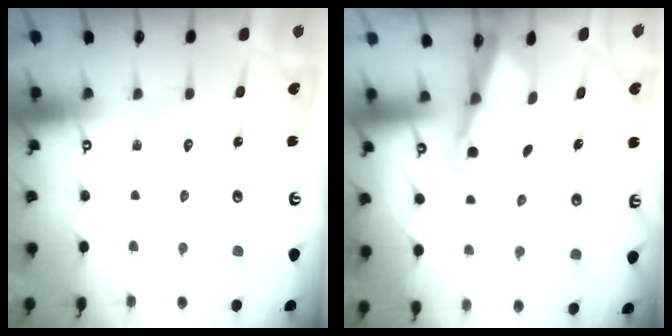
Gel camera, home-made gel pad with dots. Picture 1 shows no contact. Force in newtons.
{"total": 2.2, "press": 2.2, "slide": 0.3}